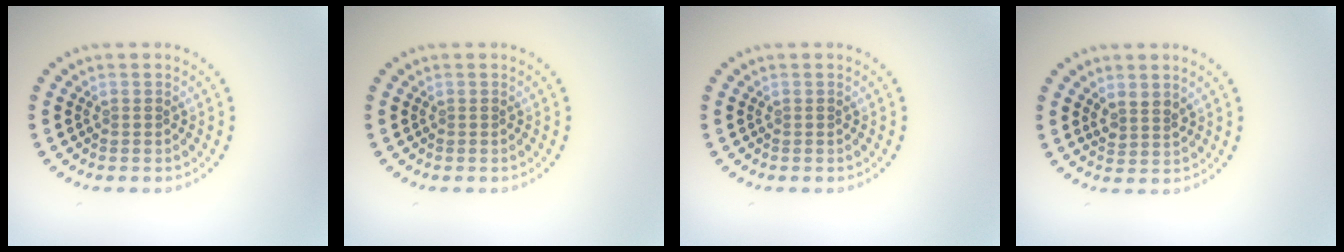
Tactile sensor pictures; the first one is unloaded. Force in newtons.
{"total": 0.0}
{"total": 0.0}
{"total": 1.7, "press": 1.3, "slide": 1.2}